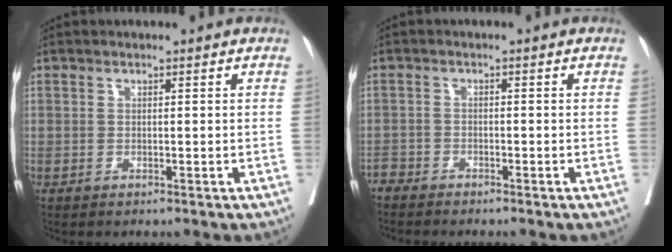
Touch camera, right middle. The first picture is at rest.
{"total": 2.2, "force": [-2.2, 0.2, -0.2], "torque": [0.010, -0.007, -0.045]}